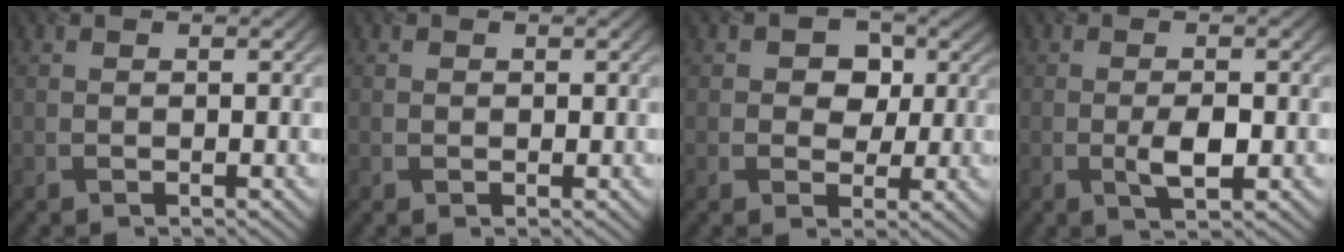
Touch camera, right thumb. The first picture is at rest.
{"total": 0.5, "force": [0.1, 0.5, 0.1], "torque": [0.002, -0.005, 0.000]}
{"total": 5.5, "force": [1.3, 4.5, 2.9], "torque": [-0.045, 0.002, 0.001]}
{"total": 3.4, "force": [-0.8, 1.2, 3.1], "torque": [-0.061, -0.003, -0.013]}